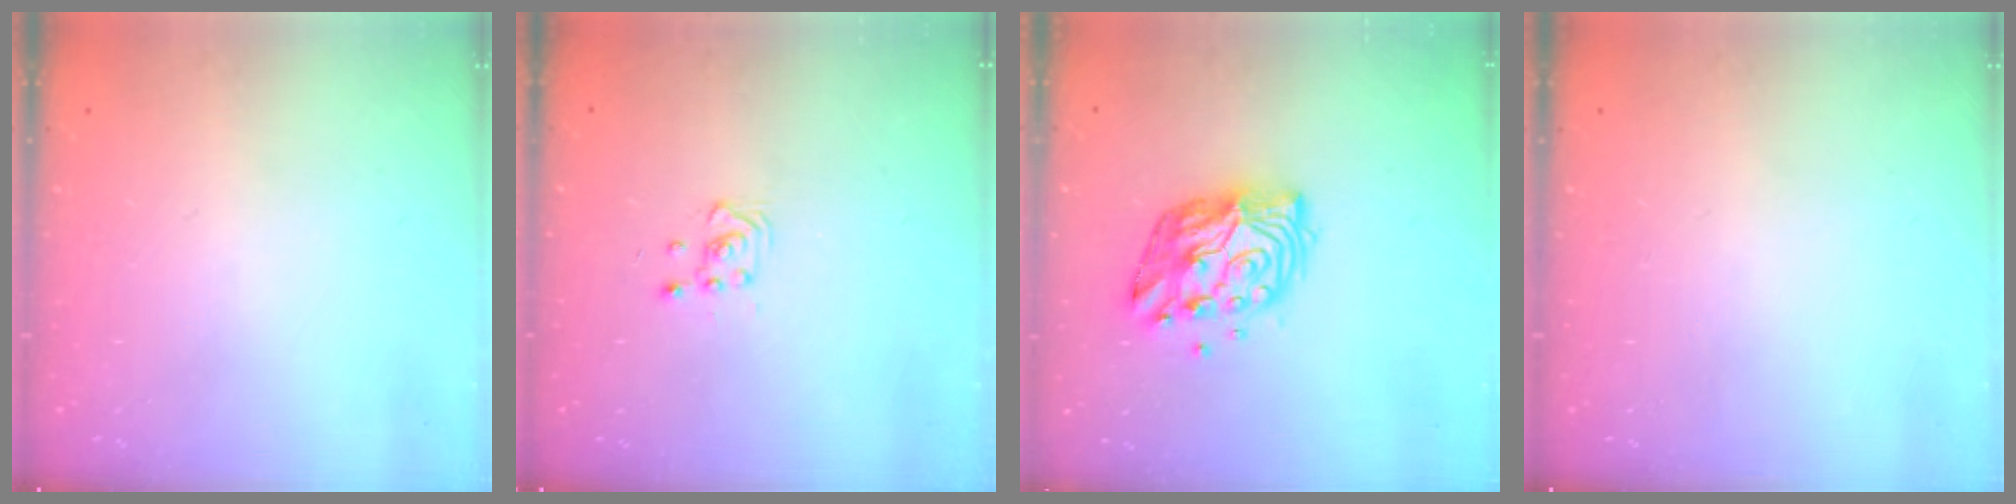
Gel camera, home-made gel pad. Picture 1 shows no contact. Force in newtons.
{"total": 3.8, "press": 3.7, "slide": 0.6}
{"total": 11.7, "press": 11.7, "slide": 1.1}
{"total": 0.0}